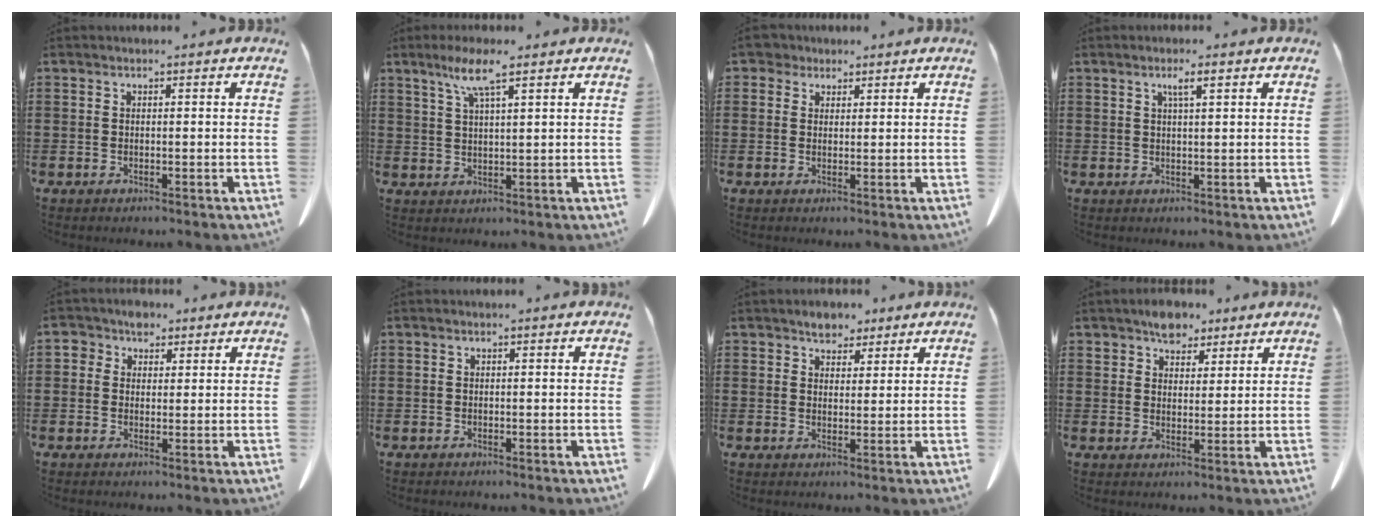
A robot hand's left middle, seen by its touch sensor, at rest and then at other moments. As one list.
[{"total": 5.7, "force": [3.6, 0.4, 4.4], "torque": [-0.095, 0.004, 0.061]}, {"total": 2.8, "force": [2.2, 1.7, 0.7], "torque": [-0.024, 0.010, 0.041]}, {"total": 2.2, "force": [1.1, 0.2, 1.9], "torque": [-0.039, 0.003, 0.017]}, {"total": 3.7, "force": [2.2, 2.8, 1.0], "torque": [-0.025, 0.012, 0.039]}, {"total": 0.0}, {"total": 3.6, "force": [3.1, 1.8, 0.1], "torque": [-0.008, 0.000, 0.057]}, {"total": 5.1, "force": [4.2, 2.7, 1.0], "torque": [-0.026, 0.003, 0.078]}]